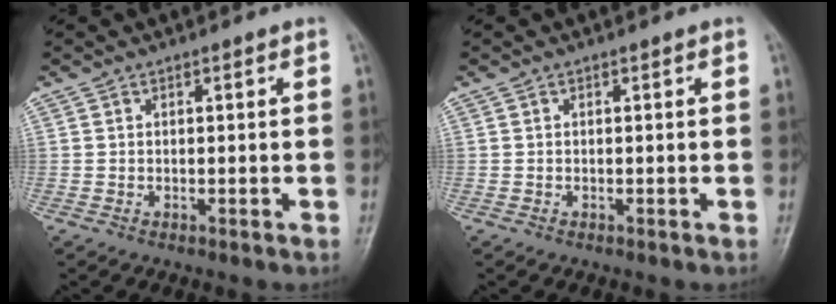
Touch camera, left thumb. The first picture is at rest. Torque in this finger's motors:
{"motor_torque": [0.00, 0.00, 0.00, 0.00, 0.00]}